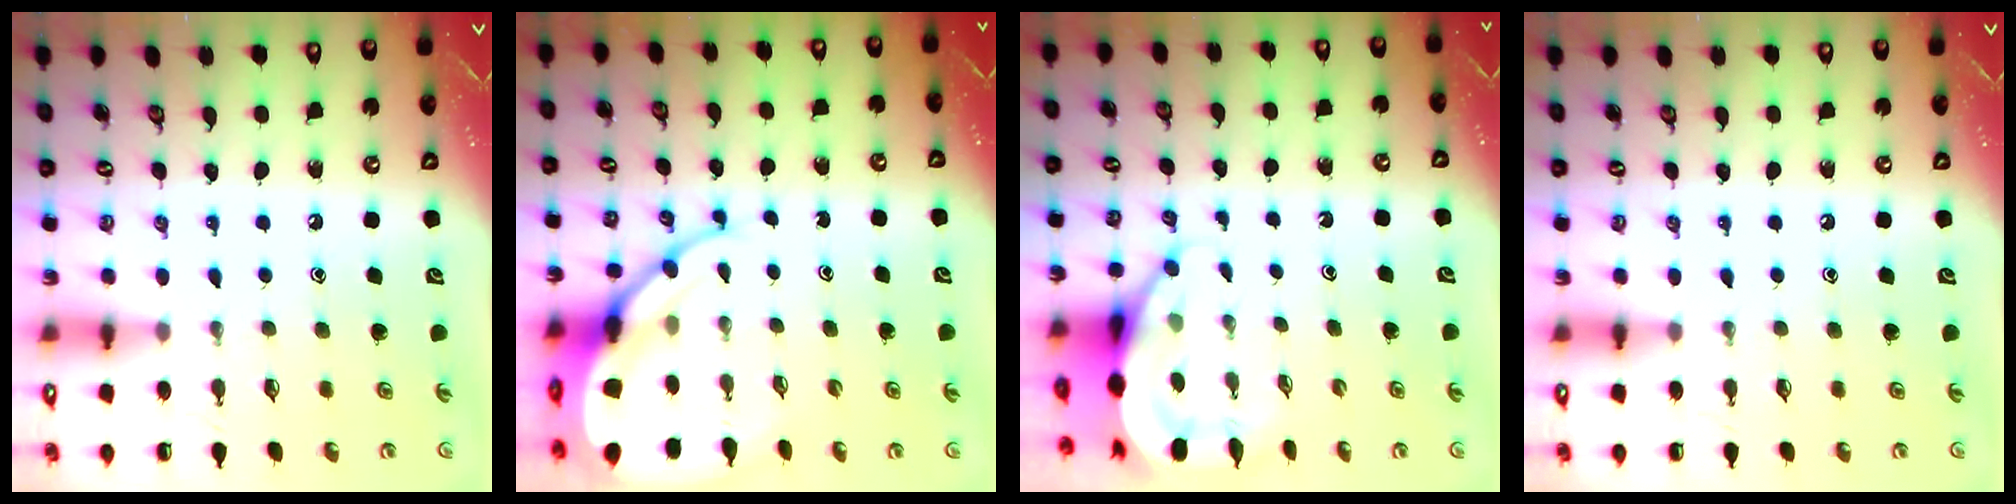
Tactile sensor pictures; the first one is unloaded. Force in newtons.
{"total": 10.3, "press": 10.3, "slide": 1.1}
{"total": 7.1, "press": 7.1, "slide": 0.7}
{"total": 0.0}